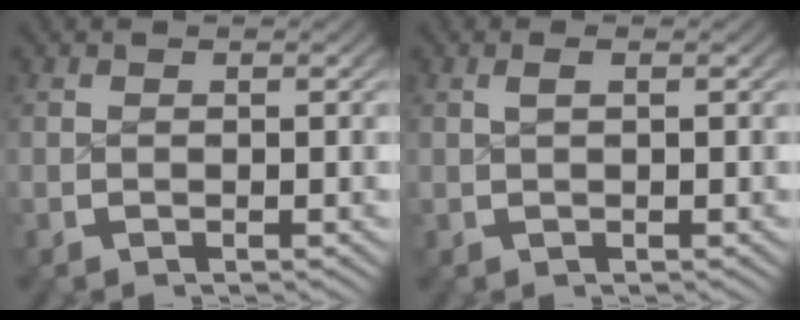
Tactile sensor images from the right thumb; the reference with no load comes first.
{"total": 0.7, "force": [0.3, 0.0, 0.7], "torque": [-0.014, 0.001, 0.008]}